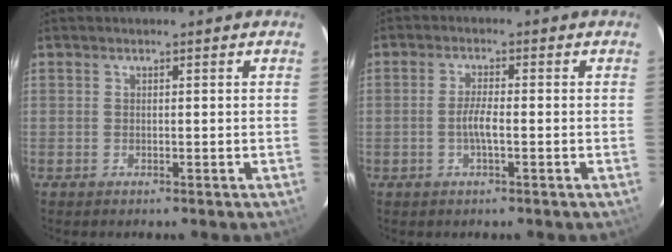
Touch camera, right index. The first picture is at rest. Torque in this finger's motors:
{"motor_torque": [0.35, 0.09, 0.41, 0.08]}